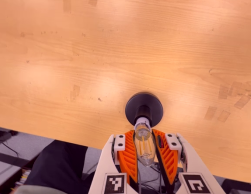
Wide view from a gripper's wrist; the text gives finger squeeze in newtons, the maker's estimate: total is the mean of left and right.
{"total": 19.6, "left": 19.0, "right": 20.3}